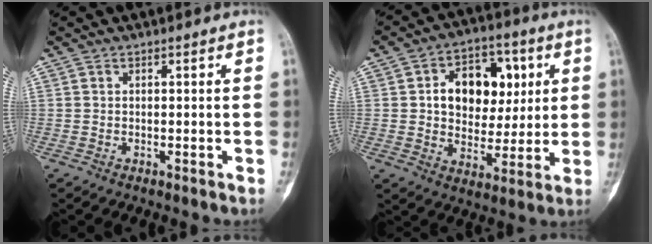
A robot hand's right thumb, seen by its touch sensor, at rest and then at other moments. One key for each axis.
{"total": 15.2, "fx": 3.4, "fy": 10.8, "fz": 10.2, "tx": -0.100, "ty": 0.006, "tz": 0.054}